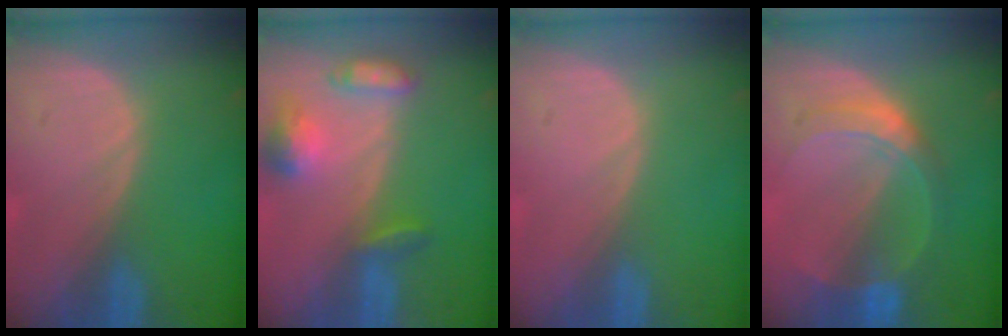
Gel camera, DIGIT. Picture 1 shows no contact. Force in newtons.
{"total": 6.2, "press": 6.2, "slide": 0.4}
{"total": 0.0}
{"total": 6.3, "press": 6.3, "slide": 0.1}